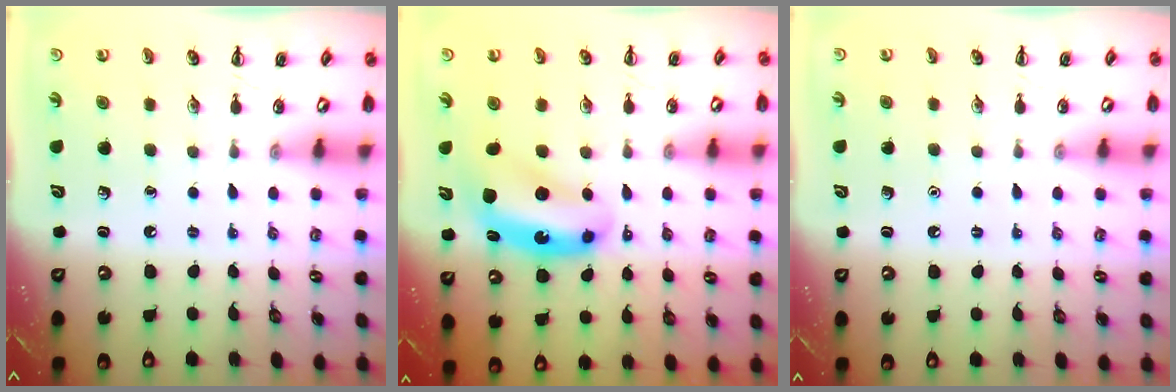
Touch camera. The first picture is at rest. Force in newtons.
{"total": 8.2, "press": 7.9, "slide": 2.2}
{"total": 1.6, "press": 1.6, "slide": 0.1}